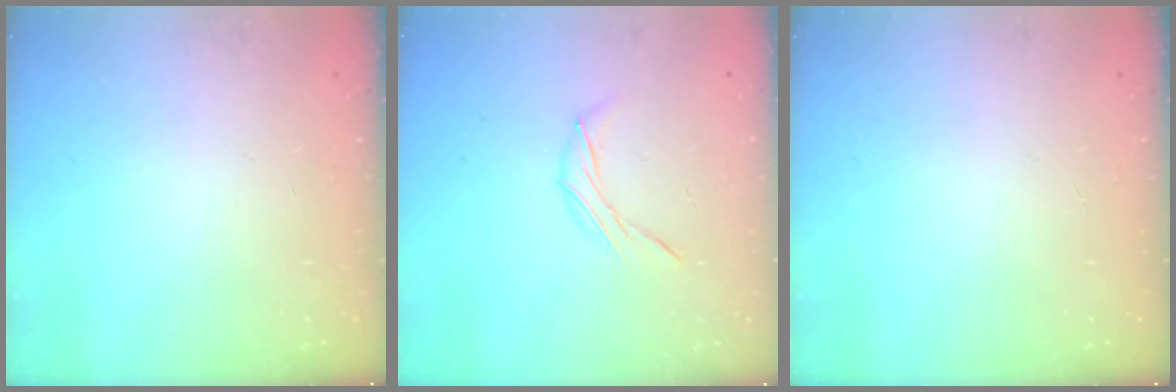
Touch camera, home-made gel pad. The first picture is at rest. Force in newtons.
{"total": 6.7, "press": 6.6, "slide": 1.2}
{"total": 0.0}